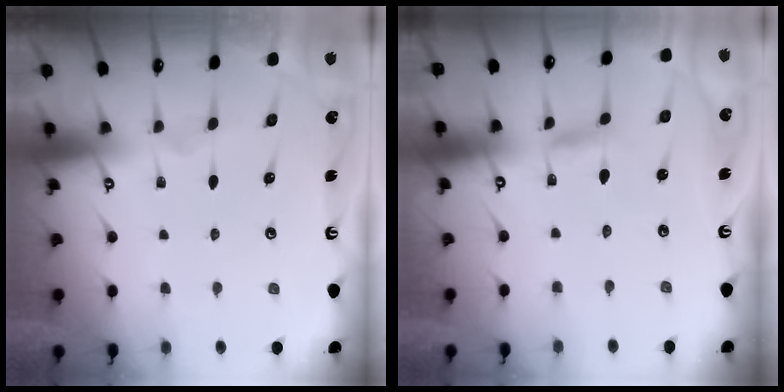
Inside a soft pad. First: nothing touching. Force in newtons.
{"total": 2.7, "press": 2.7, "slide": 0.2}